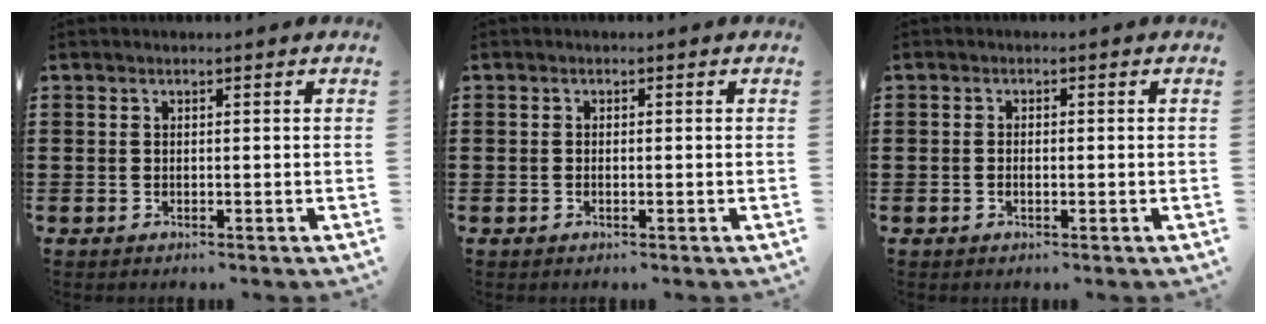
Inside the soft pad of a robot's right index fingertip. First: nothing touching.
{"total": 0.0}
{"total": 0.8, "force": [-0.3, 0.3, 0.7], "torque": [-0.014, -0.001, -0.005]}